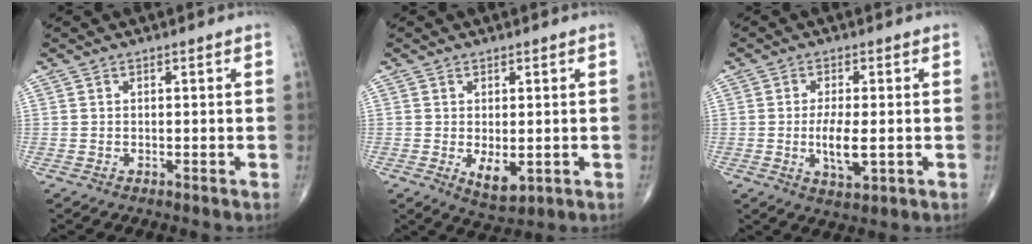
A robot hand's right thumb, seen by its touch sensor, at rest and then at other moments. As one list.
[{"total": 5.0, "force": [-0.9, 2.5, 4.2], "torque": [-0.058, -0.014, -0.003]}, {"total": 6.2, "force": [-0.8, 2.2, 5.7], "torque": [-0.109, -0.013, -0.014]}]